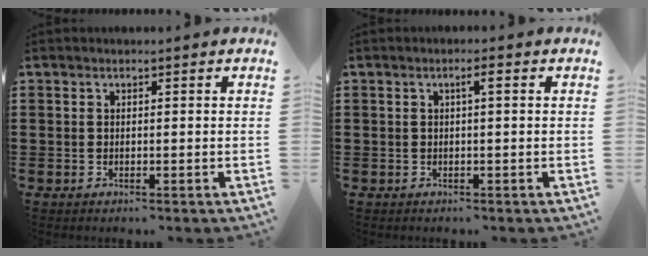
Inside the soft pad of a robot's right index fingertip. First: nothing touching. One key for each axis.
{"total": 1.7, "fx": 0.3, "fy": 0.2, "fz": 1.6, "tx": -0.031, "ty": 0.003, "tz": 0.003}